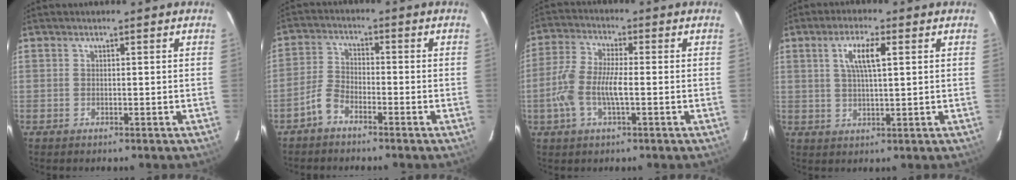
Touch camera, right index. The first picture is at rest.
{"total": 3.9, "force": [-2.9, 1.8, 2.0], "torque": [-0.052, 0.013, -0.060]}
{"total": 8.8, "force": [-1.9, 2.9, 8.1], "torque": [-0.178, 0.004, -0.040]}
{"total": 6.0, "force": [2.0, 1.3, 5.6], "torque": [-0.104, 0.005, 0.037]}